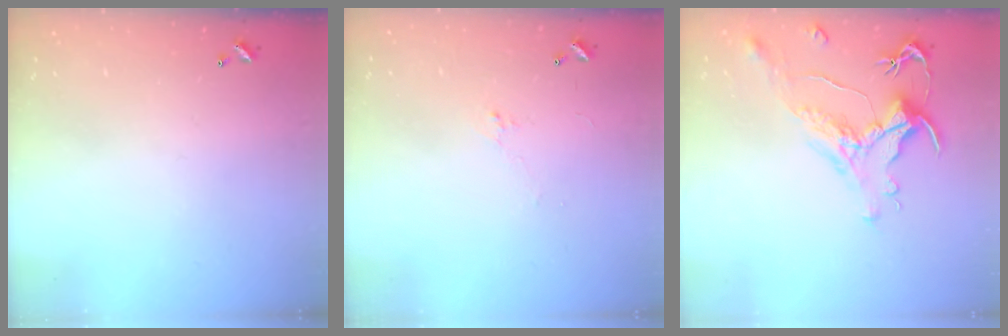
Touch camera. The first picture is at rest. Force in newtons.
{"total": 0.6, "press": 0.3, "slide": 0.5}
{"total": 1.7, "press": 1.1, "slide": 1.3}